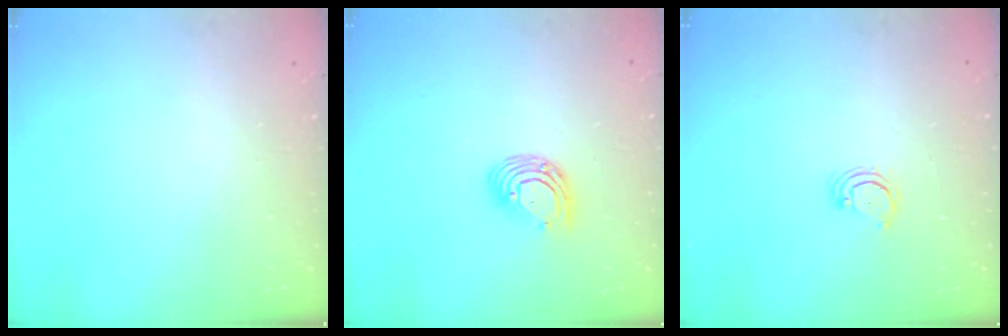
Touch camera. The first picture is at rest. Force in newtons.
{"total": 10.7, "press": 10.5, "slide": 2.2}
{"total": 3.1, "press": 3.1, "slide": 0.5}